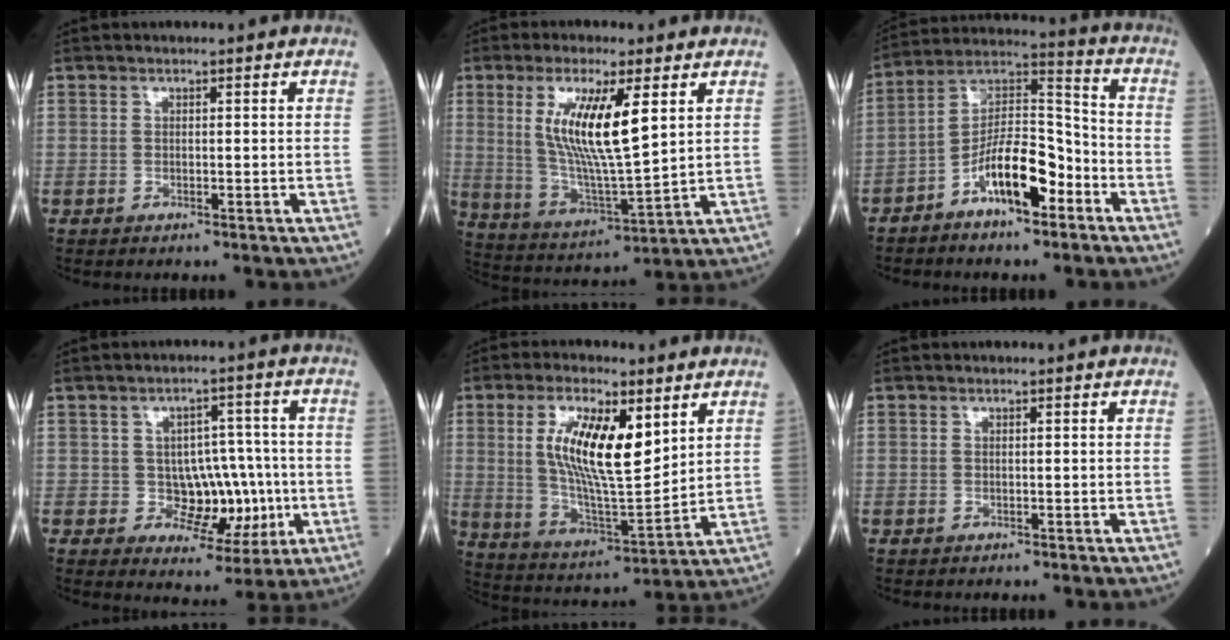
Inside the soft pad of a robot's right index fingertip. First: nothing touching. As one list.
[{"total": 13.1, "force": [4.0, 2.0, 12.3], "torque": [-0.247, -0.011, 0.079]}, {"total": 11.5, "force": [-5.8, 3.8, 9.1], "torque": [-0.170, 0.027, -0.099]}, {"total": 7.8, "force": [-0.8, 5.7, 5.2], "torque": [-0.055, 0.022, 0.002]}, {"total": 14.3, "force": [4.9, 3.9, 12.9], "torque": [-0.248, -0.001, 0.092]}, {"total": 0.0}]